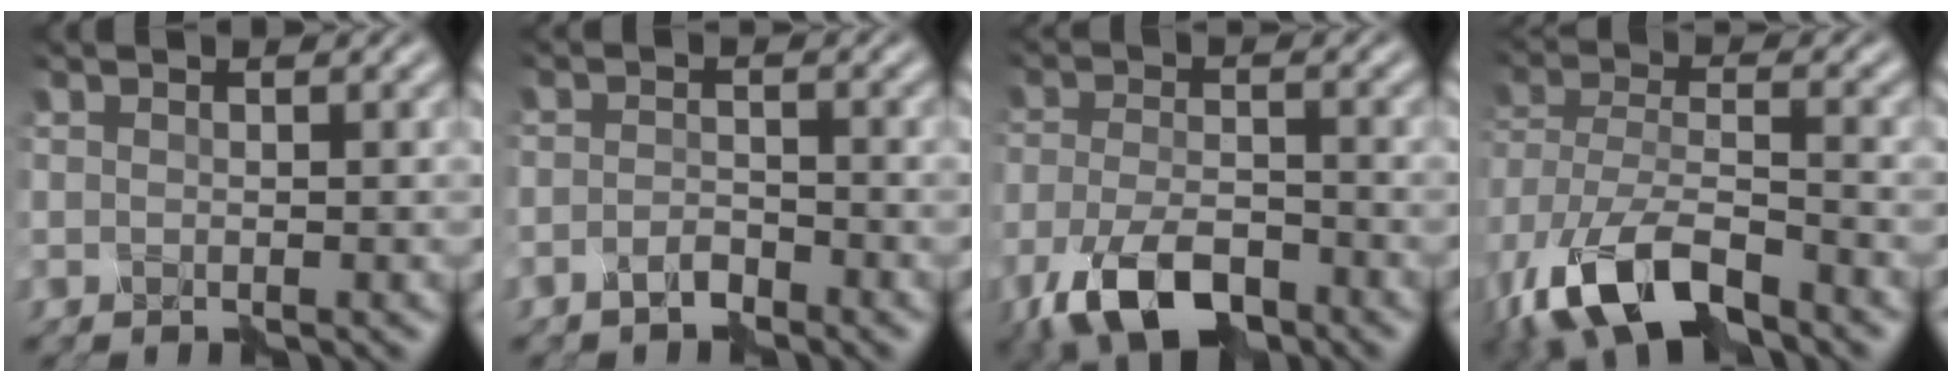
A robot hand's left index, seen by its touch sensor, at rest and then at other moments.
{"total": 1.4, "force": [-1.2, 0.4, 0.6], "torque": [-0.014, 0.005, -0.026]}
{"total": 7.3, "force": [-4.6, 3.1, 4.7], "torque": [-0.102, -0.010, -0.094]}
{"total": 10.9, "force": [-6.9, 4.5, 7.1], "torque": [-0.162, -0.019, -0.137]}